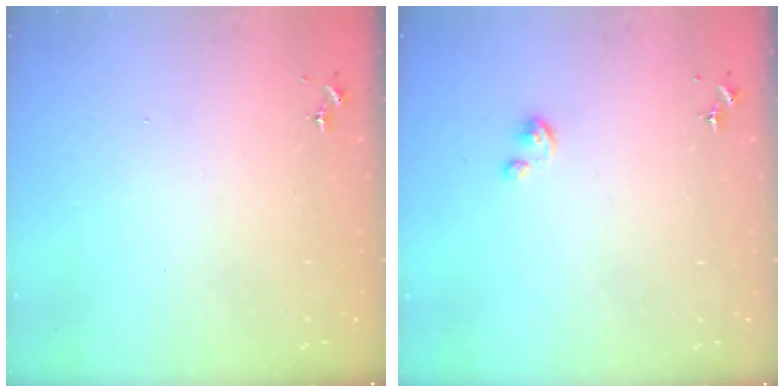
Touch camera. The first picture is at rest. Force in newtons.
{"total": 2.2, "press": 2.2, "slide": 0.2}